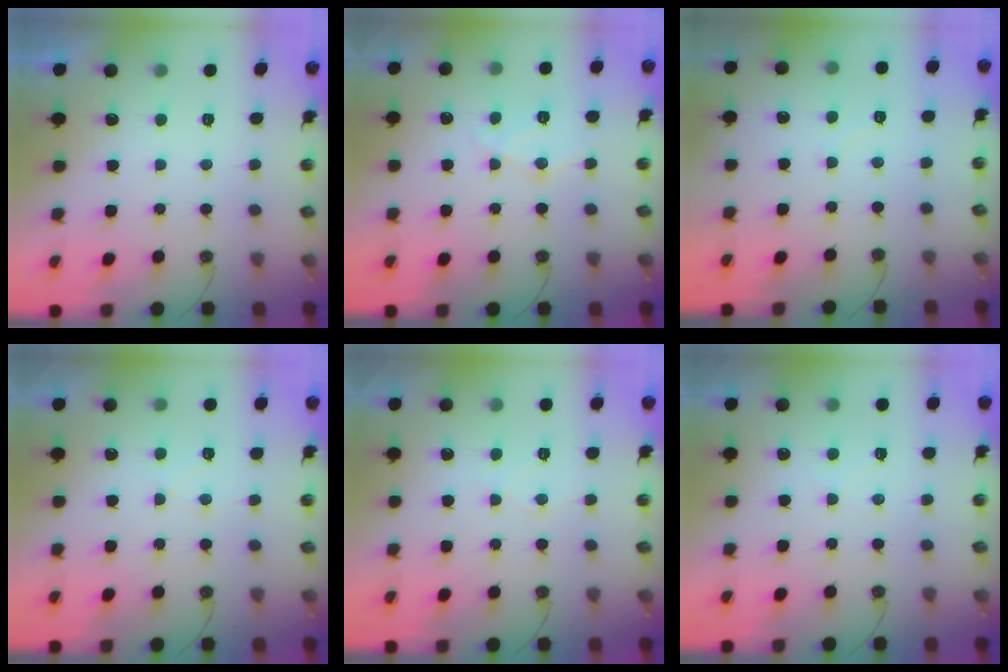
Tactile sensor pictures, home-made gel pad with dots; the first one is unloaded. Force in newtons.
{"total": 8.9, "press": 8.8, "slide": 0.8}
{"total": 2.7, "press": 2.7, "slide": 0.4}
{"total": 4.7, "press": 4.7, "slide": 0.6}
{"total": 4.4, "press": 4.3, "slide": 0.6}
{"total": 4.6, "press": 4.6, "slide": 0.6}